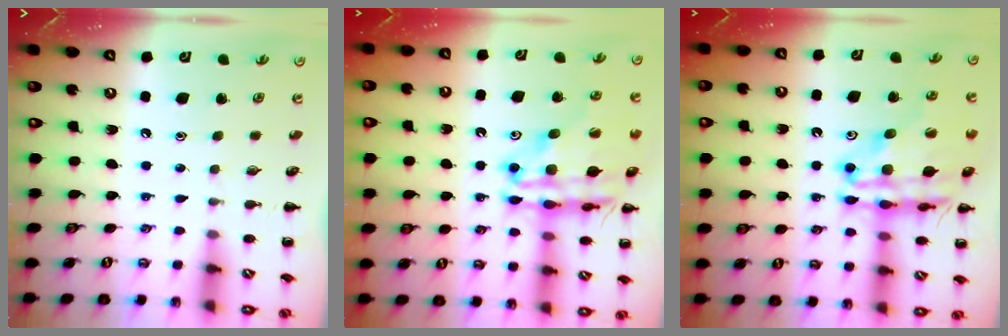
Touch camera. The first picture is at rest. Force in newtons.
{"total": 21.4, "press": 21.1, "slide": 3.5}
{"total": 21.4, "press": 21.1, "slide": 3.5}